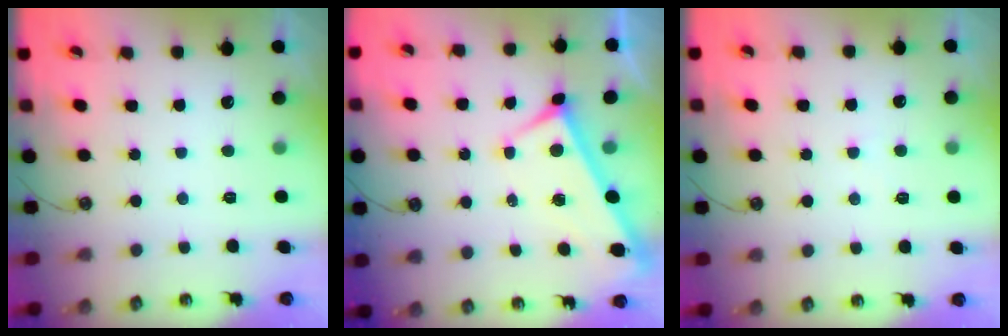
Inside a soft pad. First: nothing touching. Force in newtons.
{"total": 2.4, "press": 2.3, "slide": 0.6}
{"total": 2.9, "press": 2.9, "slide": 0.2}